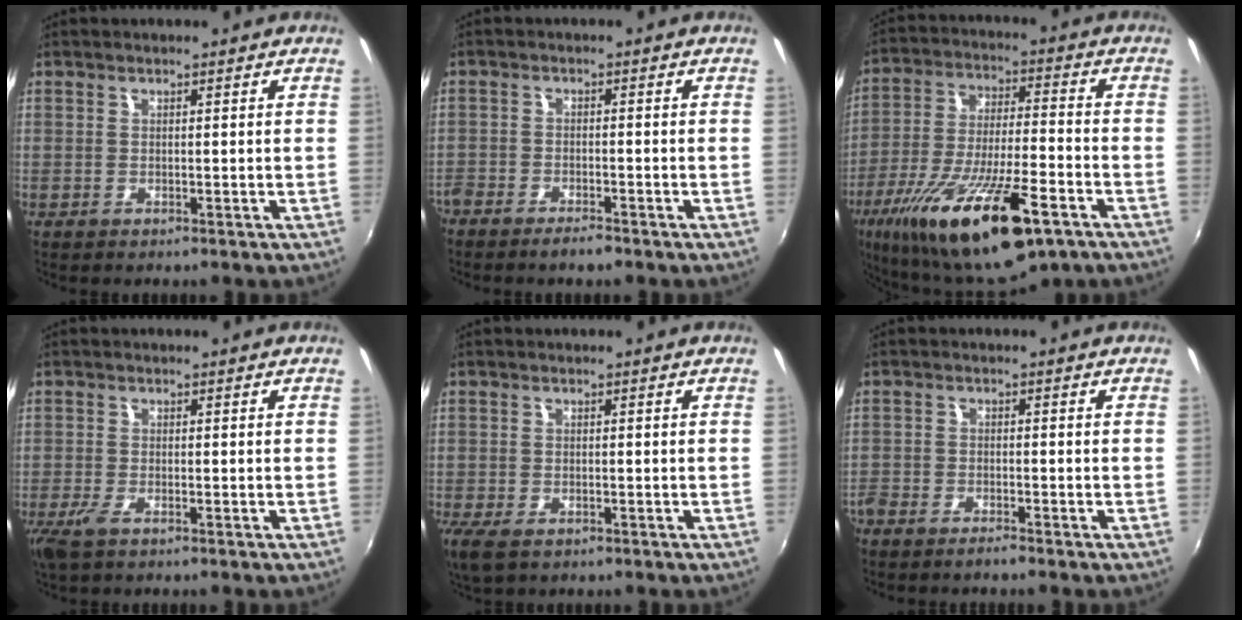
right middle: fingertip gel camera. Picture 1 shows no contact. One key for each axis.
{"total": 5.5, "fx": -4.6, "fy": 1.7, "fz": 2.4, "tx": -0.073, "ty": -0.011, "tz": -0.084}
{"total": 24.7, "fx": -14.7, "fy": 6.9, "fz": 18.6, "tx": -0.357, "ty": -0.056, "tz": -0.242}
{"total": 3.0, "fx": -1.9, "fy": 0.8, "fz": 2.2, "tx": -0.051, "ty": -0.010, "tz": -0.038}
{"total": 4.9, "fx": -3.0, "fy": 2.1, "fz": 3.2, "tx": -0.075, "ty": -0.021, "tz": -0.054}
{"total": 4.1, "fx": -3.7, "fy": 0.8, "fz": 1.5, "tx": -0.052, "ty": -0.013, "tz": -0.074}